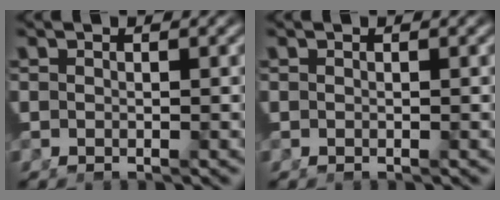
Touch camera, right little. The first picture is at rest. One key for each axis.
{"total": 0.0}